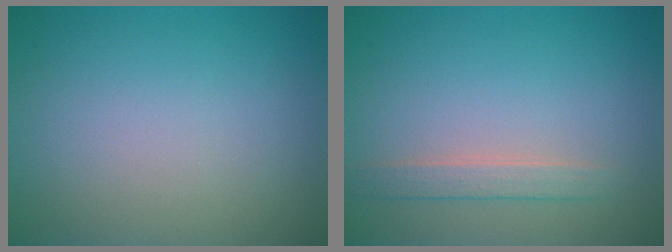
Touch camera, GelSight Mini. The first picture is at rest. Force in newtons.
{"total": 1.8, "press": 1.8, "slide": 0.1}